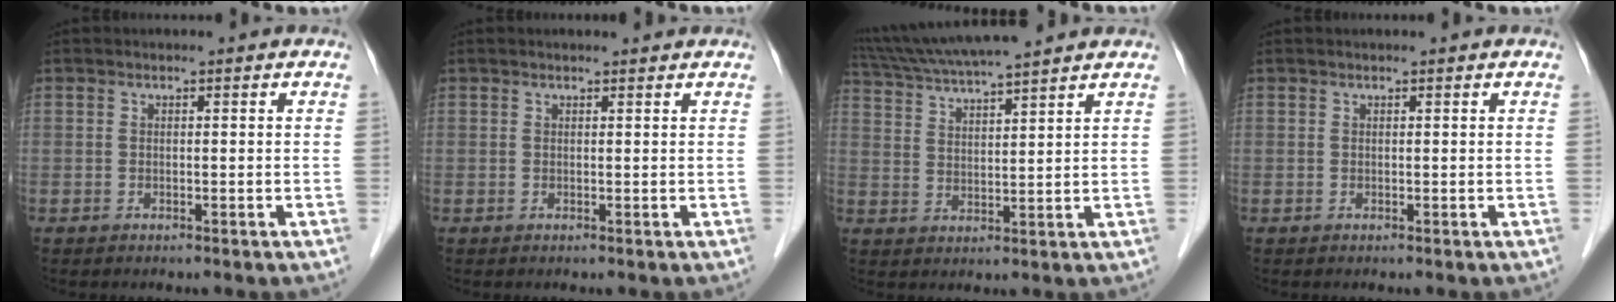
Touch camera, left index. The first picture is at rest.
{"total": 2.2, "force": [2.0, 0.3, 0.7], "torque": [-0.010, 0.012, 0.026]}
{"total": 13.0, "force": [11.6, -0.2, 5.8], "torque": [-0.113, 0.031, 0.190]}
{"total": 0.9, "force": [0.8, 0.0, 0.4], "torque": [-0.003, 0.013, 0.014]}